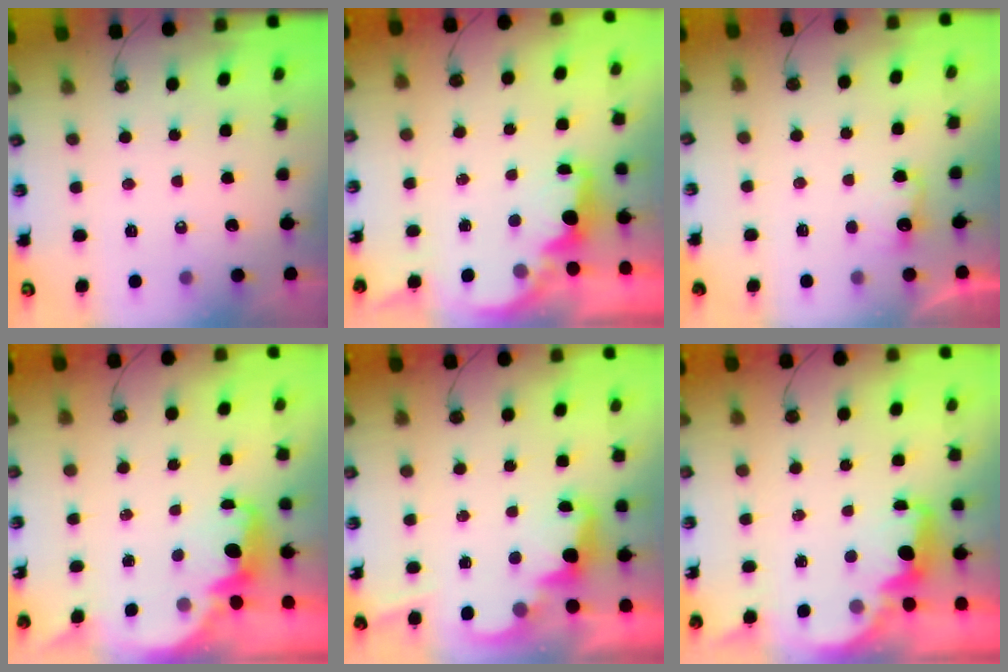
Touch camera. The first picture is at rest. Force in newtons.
{"total": 2.4, "press": 2.3, "slide": 0.8}
{"total": 3.8, "press": 3.7, "slide": 1.0}
{"total": 2.2, "press": 2.1, "slide": 0.7}
{"total": 2.6, "press": 2.5, "slide": 0.6}
{"total": 2.2, "press": 2.1, "slide": 0.8}